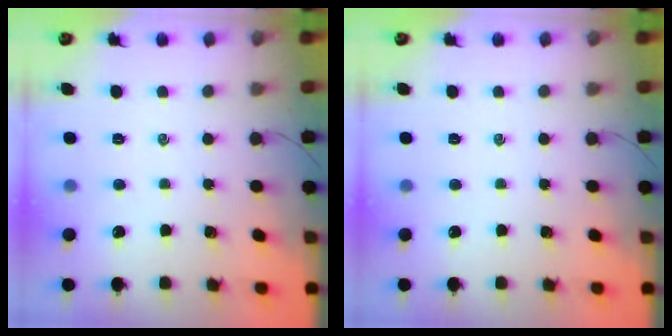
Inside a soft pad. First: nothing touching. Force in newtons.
{"total": 0.0}